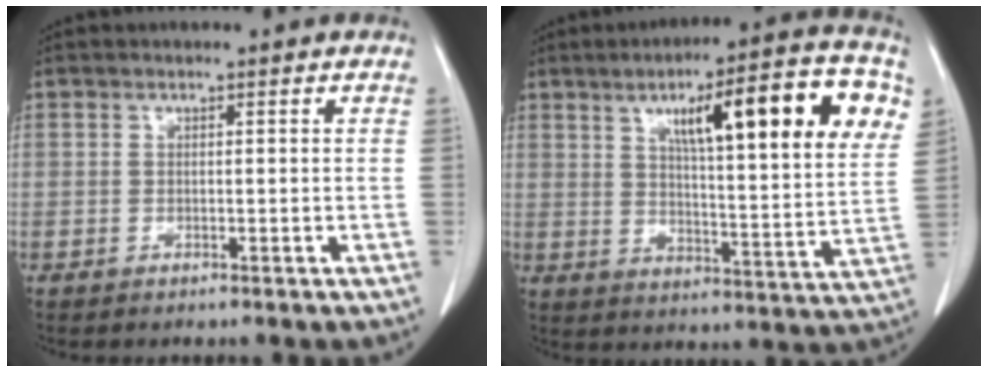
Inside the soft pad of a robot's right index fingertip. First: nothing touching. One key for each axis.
{"total": 20.6, "fx": 8.3, "fy": 2.9, "fz": 18.7, "tx": -0.258, "ty": 0.019, "tz": 0.117}